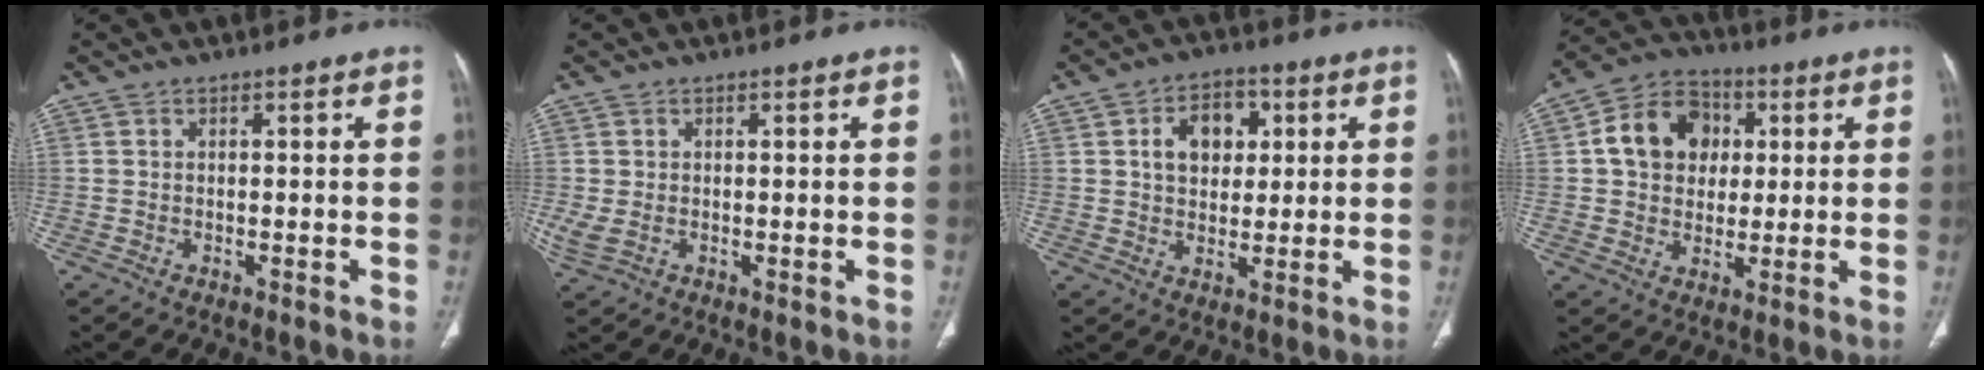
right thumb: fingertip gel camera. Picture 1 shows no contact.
{"total": 3.0, "force": [-0.1, 1.9, 2.2], "torque": [-0.064, 0.000, 0.008]}
{"total": 8.8, "force": [2.4, 6.3, 5.7], "torque": [-0.058, 0.001, 0.035]}
{"total": 12.5, "force": [2.4, 10.2, 6.9], "torque": [-0.089, 0.010, 0.033]}